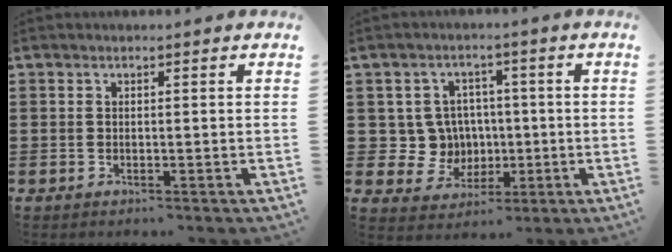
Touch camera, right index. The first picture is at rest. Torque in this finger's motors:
{"motor_torque": [0.18, -0.08, 0.12, -0.01]}